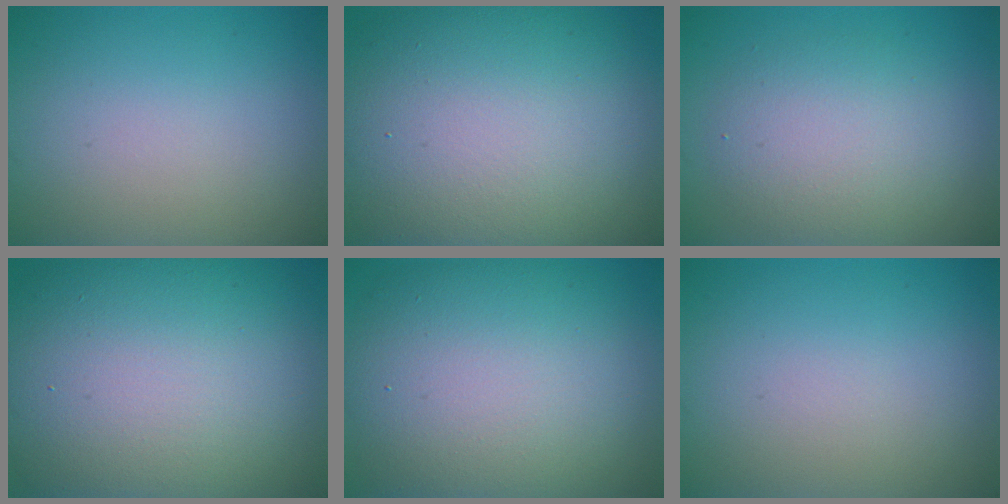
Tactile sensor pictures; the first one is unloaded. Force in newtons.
{"total": 15.7, "press": 15.7, "slide": 1.3}
{"total": 4.3, "press": 4.3, "slide": 0.2}
{"total": 17.5, "press": 17.5, "slide": 0.9}
{"total": 13.1, "press": 13.1, "slide": 0.7}
{"total": 0.0}